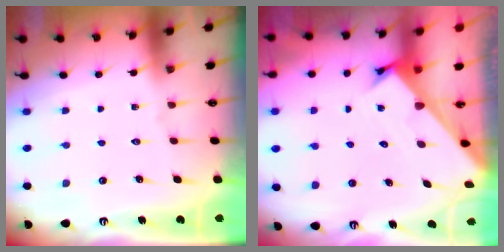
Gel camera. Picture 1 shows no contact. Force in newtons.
{"total": 2.6, "press": 2.6, "slide": 0.2}